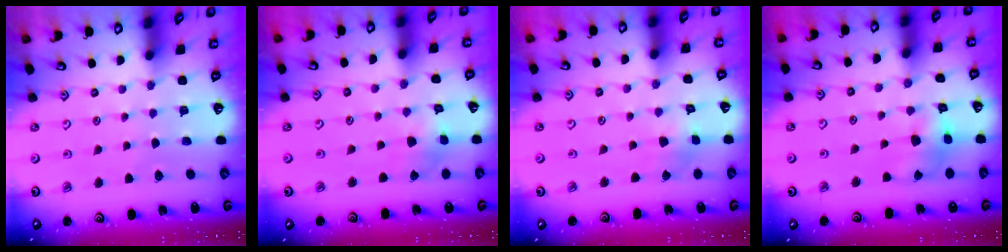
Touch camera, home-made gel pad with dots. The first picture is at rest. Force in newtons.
{"total": 2.8, "press": 2.8, "slide": 0.1}
{"total": 2.1, "press": 2.1, "slide": 0.1}
{"total": 10.6, "press": 10.5, "slide": 1.5}